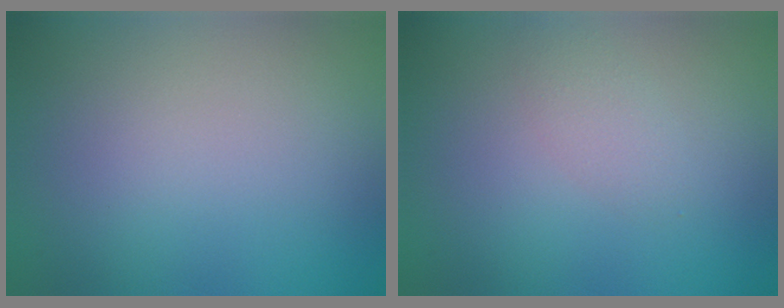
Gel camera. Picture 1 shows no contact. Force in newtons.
{"total": 1.6, "press": 1.6, "slide": 0.0}